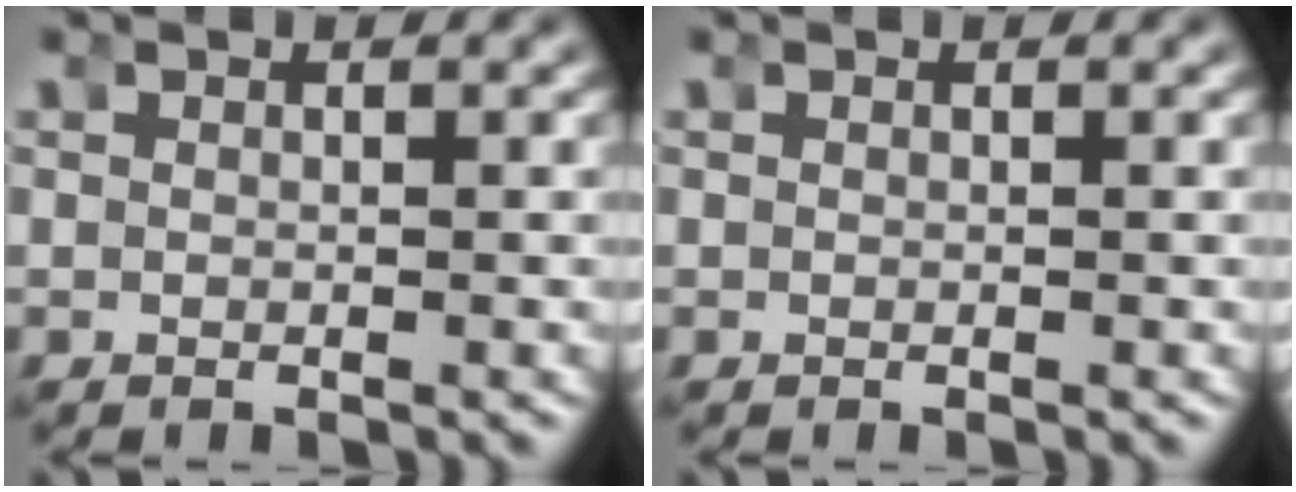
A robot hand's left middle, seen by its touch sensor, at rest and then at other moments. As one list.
[{"total": 0.0}]